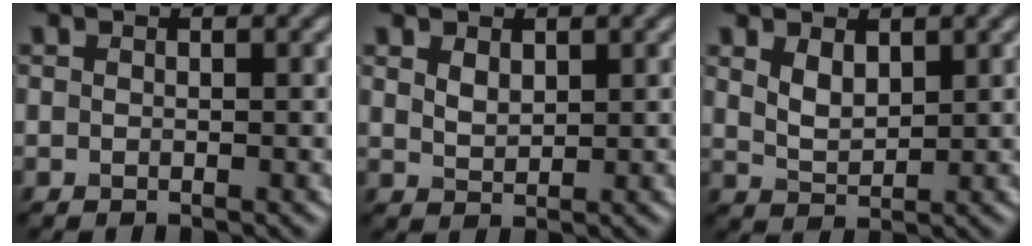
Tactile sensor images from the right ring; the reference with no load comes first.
{"total": 1.7, "force": [0.9, 1.0, 1.0], "torque": [-0.022, -0.003, 0.023]}
{"total": 2.4, "force": [1.2, 1.4, 1.6], "torque": [-0.038, -0.005, 0.031]}